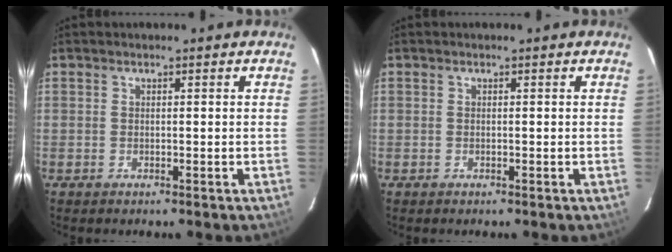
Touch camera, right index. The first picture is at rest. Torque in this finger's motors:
{"motor_torque": [0.00, 0.00, 0.01, 0.00]}